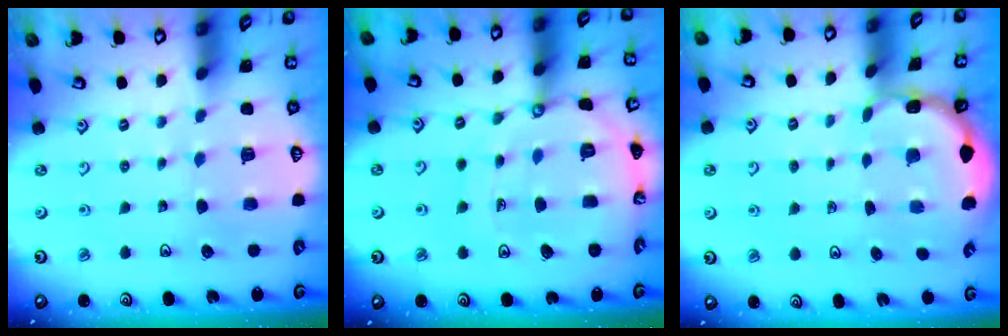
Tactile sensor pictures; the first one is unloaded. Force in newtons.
{"total": 13.2, "press": 13.1, "slide": 1.7}
{"total": 2.0, "press": 2.0, "slide": 0.2}